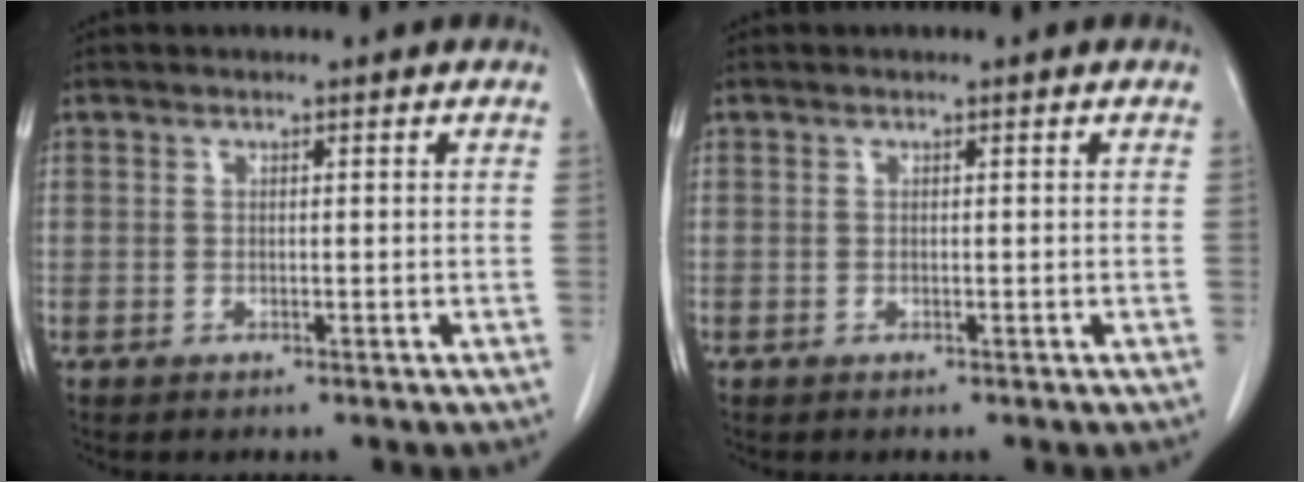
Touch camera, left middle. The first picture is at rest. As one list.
[{"total": 0.0}]